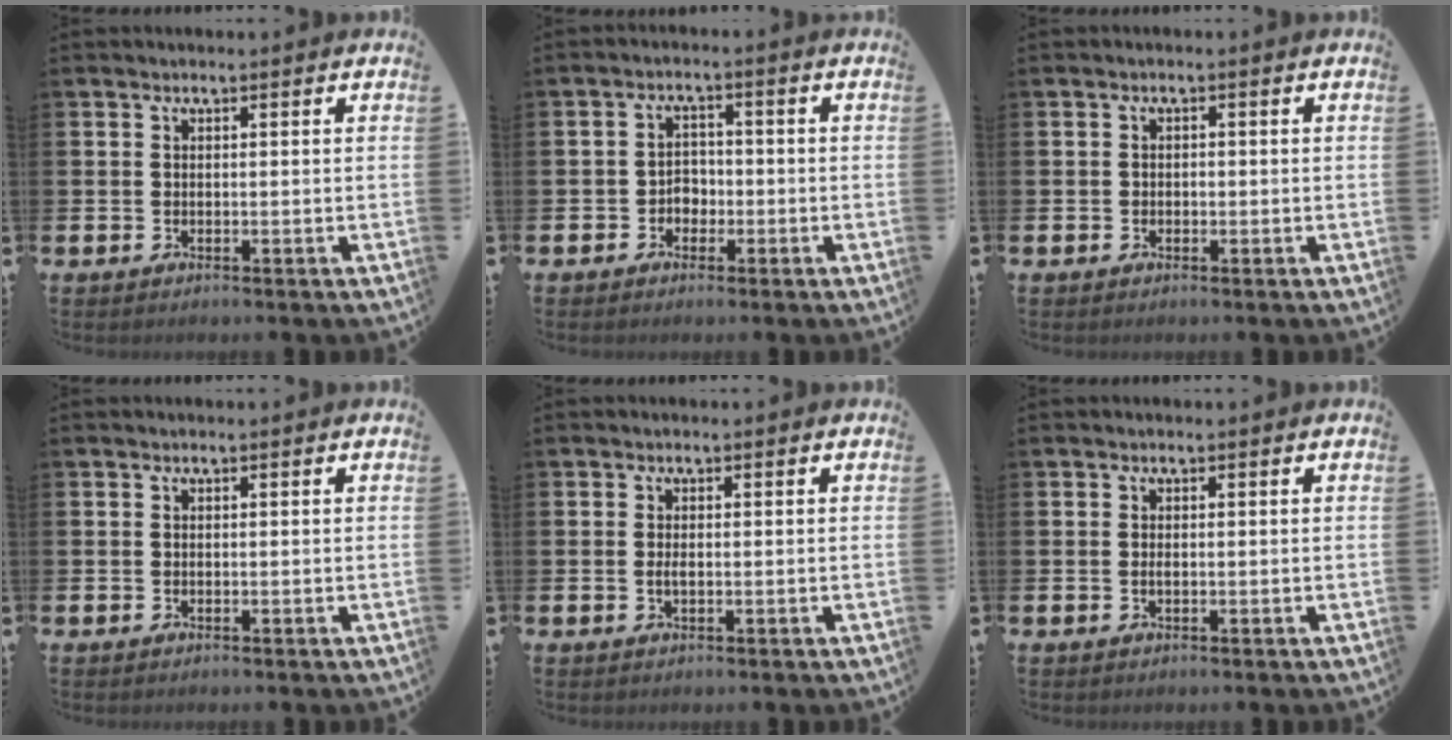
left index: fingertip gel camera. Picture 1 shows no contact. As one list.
[{"total": 2.7, "force": [-1.4, 2.1, 0.9], "torque": [-0.022, 0.010, -0.033]}, {"total": 0.8, "force": [-0.2, 0.7, 0.3], "torque": [-0.007, 0.005, -0.006]}, {"total": 0.0}, {"total": 1.1, "force": [-0.1, 0.4, 1.0], "torque": [-0.020, 0.003, -0.004]}, {"total": 0.5, "force": [-0.1, 0.2, 0.5], "torque": [-0.010, -0.001, -0.002]}]